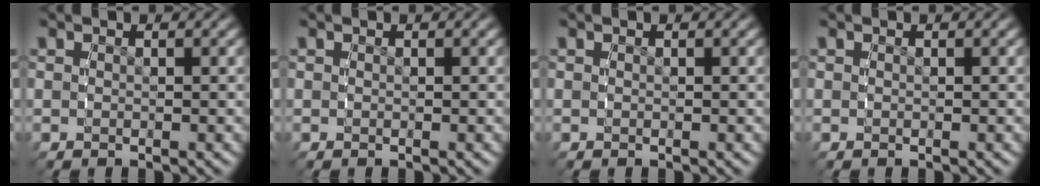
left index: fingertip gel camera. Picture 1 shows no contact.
{"total": 0.0}
{"total": 0.0}
{"total": 0.0}